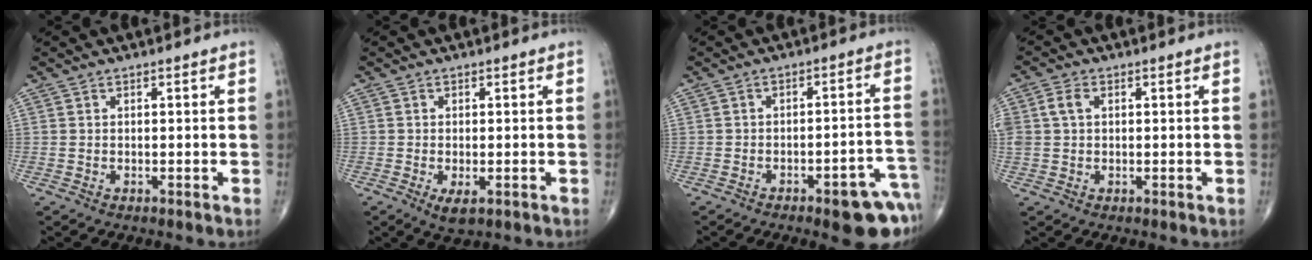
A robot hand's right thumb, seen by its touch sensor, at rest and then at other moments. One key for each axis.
{"total": 3.2, "fx": -1.2, "fy": 1.4, "fz": 2.7, "tx": -0.048, "ty": -0.008, "tz": -0.017}
{"total": 10.9, "fx": -5.8, "fy": 3.4, "fz": 8.6, "tx": -0.083, "ty": 0.040, "tz": -0.065}
{"total": 4.4, "fx": 0.9, "fy": 3.1, "fz": 3.0, "tx": -0.075, "ty": 0.013, "tz": 0.019}